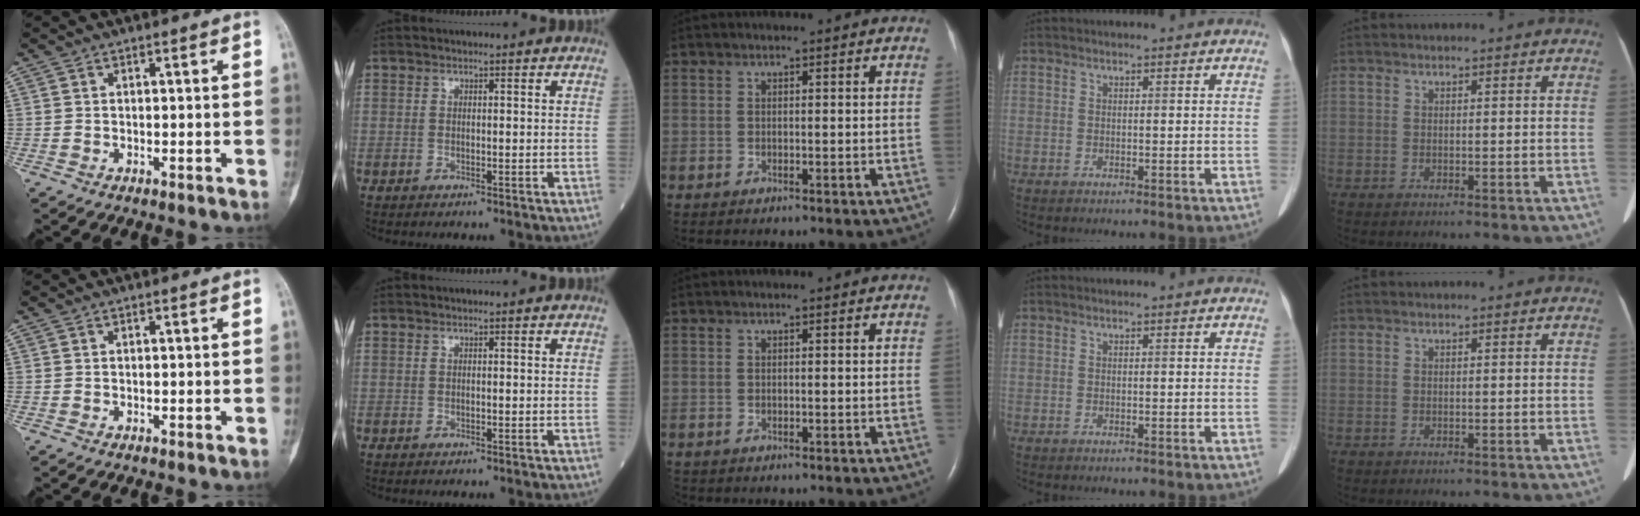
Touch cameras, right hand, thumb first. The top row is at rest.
{}